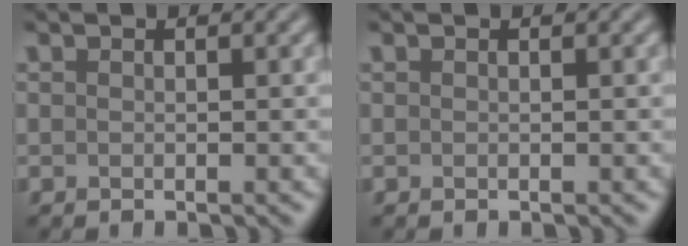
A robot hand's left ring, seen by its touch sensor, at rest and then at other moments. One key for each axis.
{"total": 0.0}